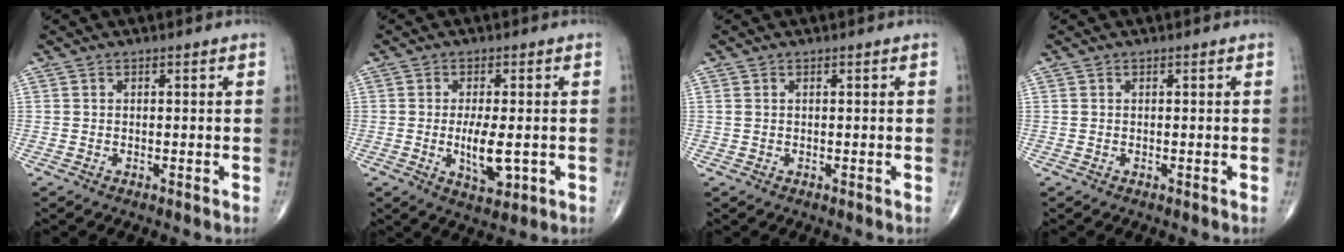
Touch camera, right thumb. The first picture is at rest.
{"total": 6.7, "force": [-1.0, 2.6, 6.2], "torque": [-0.105, -0.013, -0.012]}
{"total": 0.7, "force": [0.3, 0.4, 0.5], "torque": [-0.014, 0.010, 0.009]}
{"total": 0.0}